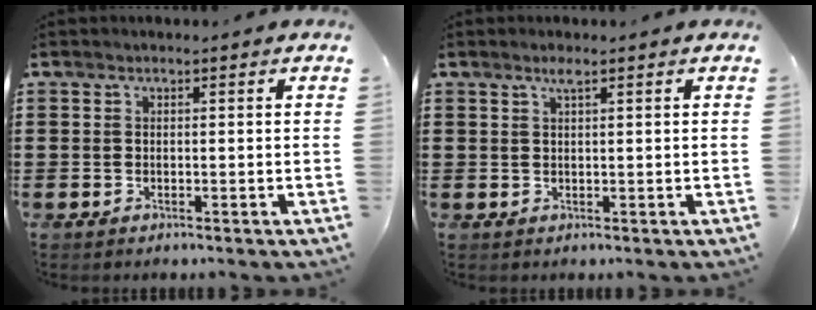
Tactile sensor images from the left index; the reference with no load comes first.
{"total": 1.7, "force": [1.0, 0.2, 1.3], "torque": [-0.028, 0.002, 0.017]}